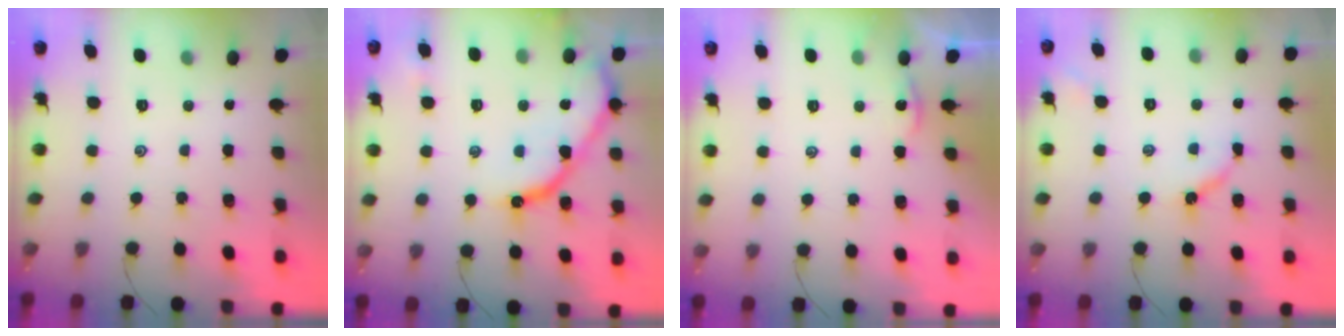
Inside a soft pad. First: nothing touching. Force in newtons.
{"total": 13.7, "press": 13.6, "slide": 1.3}
{"total": 1.9, "press": 1.9, "slide": 0.2}
{"total": 5.7, "press": 5.6, "slide": 0.7}